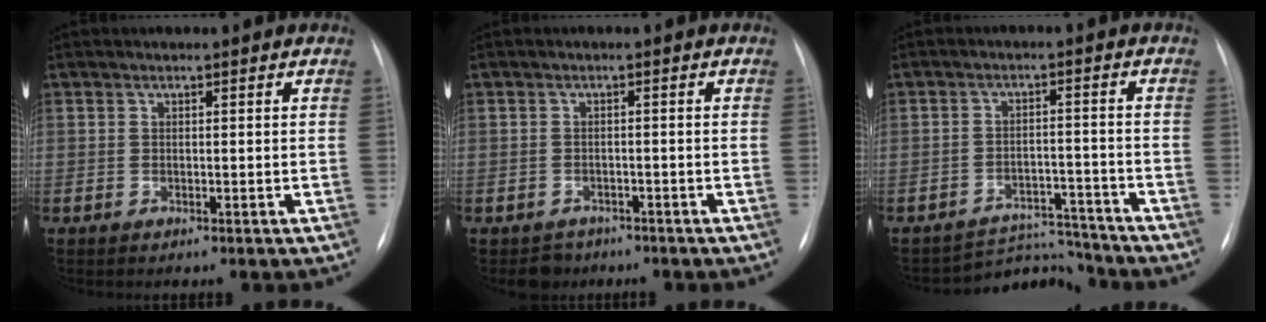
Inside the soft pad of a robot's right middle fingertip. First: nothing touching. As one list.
[{"total": 2.7, "force": [-1.9, 1.8, -0.1], "torque": [-0.003, 0.005, -0.026]}, {"total": 6.5, "force": [-6.2, 0.6, -1.7], "torque": [0.031, 0.022, -0.094]}]